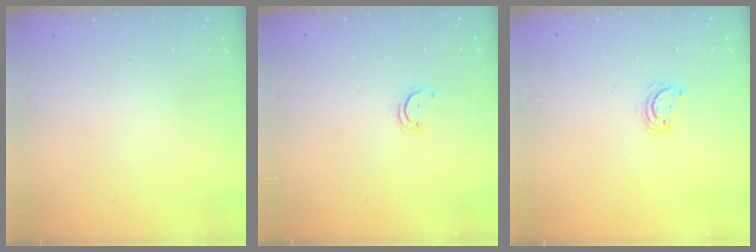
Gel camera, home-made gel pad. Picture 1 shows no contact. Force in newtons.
{"total": 3.0, "press": 3.0, "slide": 0.2}
{"total": 3.2, "press": 3.2, "slide": 0.3}